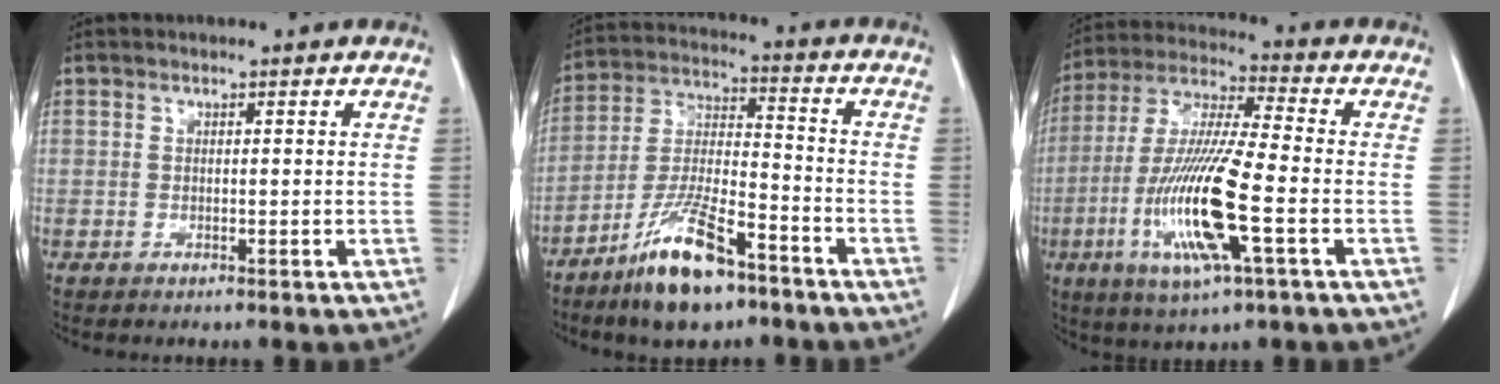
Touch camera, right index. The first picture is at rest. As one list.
[{"total": 13.2, "force": [-8.8, 3.1, 9.3], "torque": [-0.190, -0.017, -0.164]}, {"total": 16.0, "force": [-4.6, 1.2, 15.3], "torque": [-0.319, -0.016, -0.086]}]